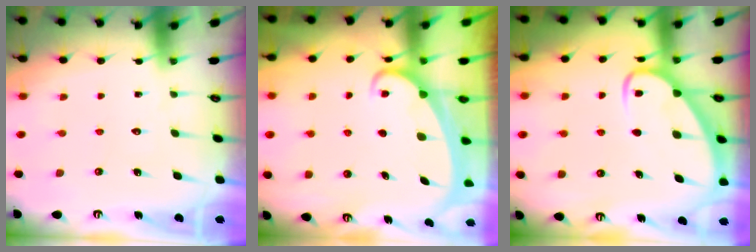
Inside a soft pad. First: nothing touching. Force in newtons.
{"total": 1.9, "press": 1.9, "slide": 0.2}
{"total": 4.9, "press": 4.9, "slide": 0.5}